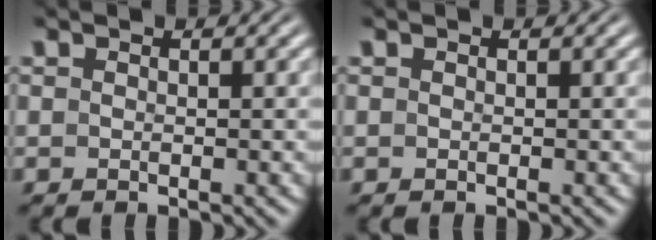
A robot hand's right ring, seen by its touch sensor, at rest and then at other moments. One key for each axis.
{"total": 0.0}